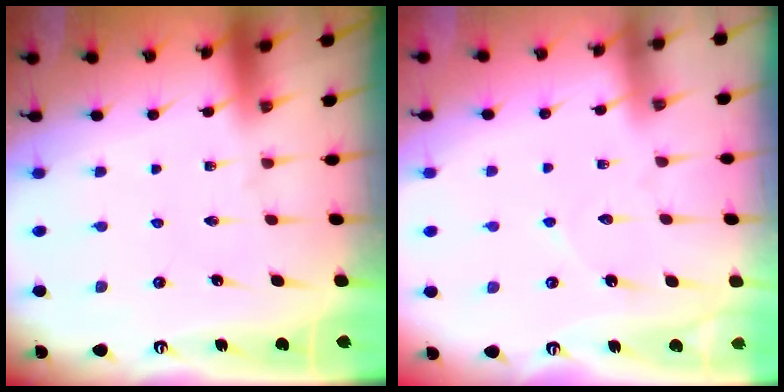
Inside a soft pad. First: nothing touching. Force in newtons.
{"total": 3.5, "press": 3.5, "slide": 0.1}